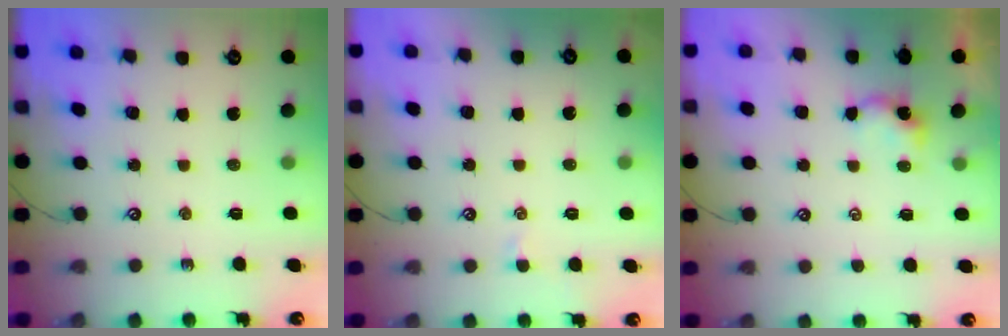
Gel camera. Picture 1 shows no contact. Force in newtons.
{"total": 1.2, "press": 1.1, "slide": 0.4}
{"total": 0.0}